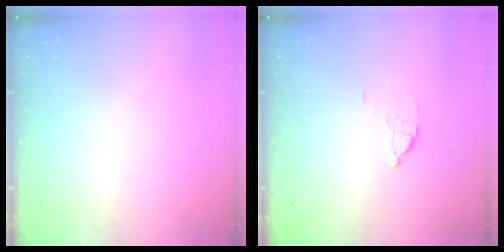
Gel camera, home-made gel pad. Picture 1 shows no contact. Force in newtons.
{"total": 1.8, "press": 1.8, "slide": 0.1}